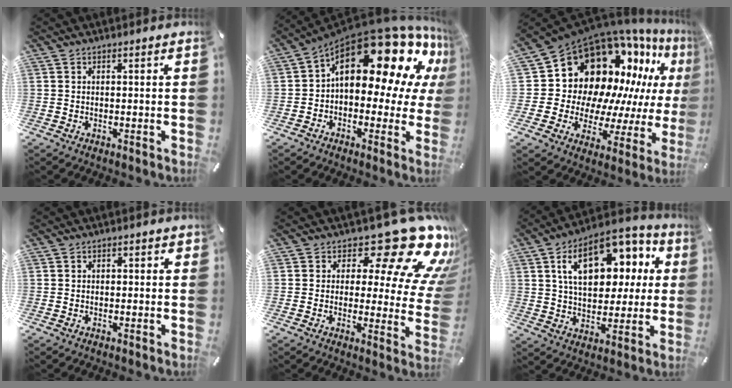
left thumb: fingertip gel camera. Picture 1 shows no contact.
{"total": 23.2, "force": [10.0, 12.2, 17.1], "torque": [-0.250, -0.083, 0.168]}
{"total": 20.4, "force": [10.6, 14.4, 9.9], "torque": [-0.151, -0.117, 0.217]}
{"total": 0.8, "force": [-0.3, 0.7, 0.3], "torque": [-0.005, 0.003, -0.007]}
{"total": 20.9, "force": [12.6, 8.4, 14.5], "torque": [-0.182, -0.089, 0.199]}
{"total": 18.4, "force": [7.1, 11.2, 12.9], "torque": [-0.209, -0.017, 0.120]}